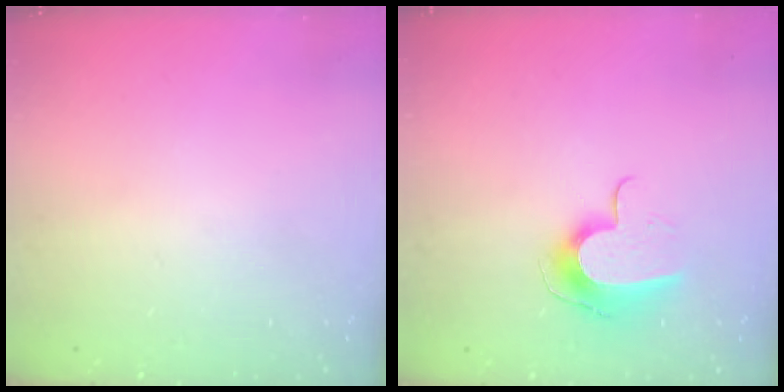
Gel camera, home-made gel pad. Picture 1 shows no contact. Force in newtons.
{"total": 9.9, "press": 9.9, "slide": 0.4}